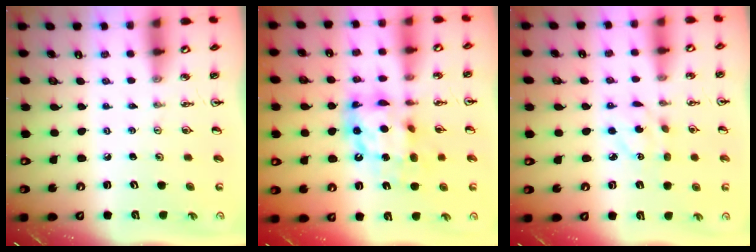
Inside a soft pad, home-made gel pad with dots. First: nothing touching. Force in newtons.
{"total": 13.4, "press": 13.3, "slide": 1.1}
{"total": 5.0, "press": 5.0, "slide": 0.3}